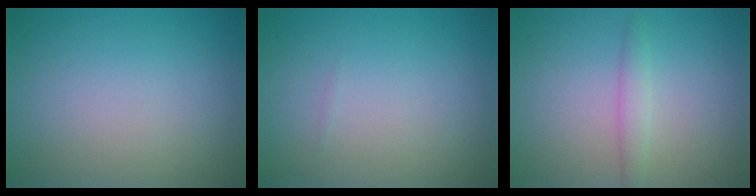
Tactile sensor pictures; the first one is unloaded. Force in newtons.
{"total": 0.0}
{"total": 1.5, "press": 1.5, "slide": 0.1}